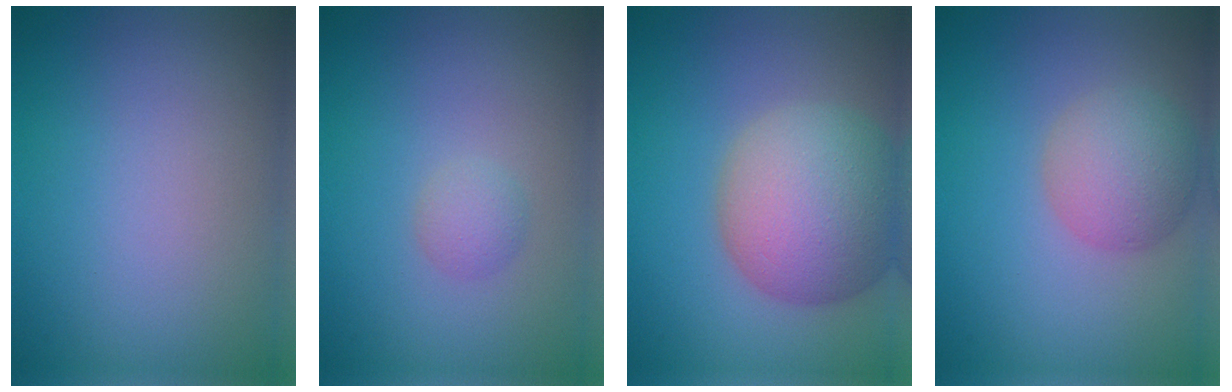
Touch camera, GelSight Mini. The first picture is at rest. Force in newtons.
{"total": 1.3, "press": 1.3, "slide": 0.1}
{"total": 9.6, "press": 9.6, "slide": 0.6}
{"total": 4.3, "press": 4.3, "slide": 0.4}